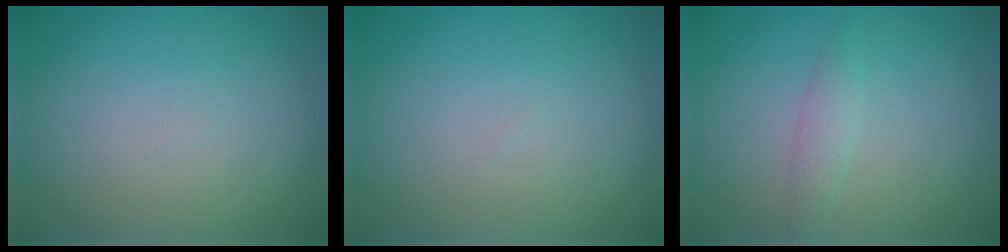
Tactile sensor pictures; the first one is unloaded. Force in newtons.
{"total": 0.0}
{"total": 1.5, "press": 1.5, "slide": 0.1}